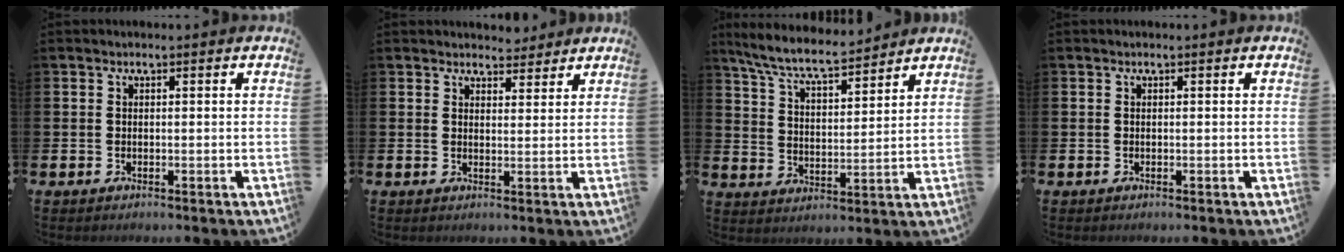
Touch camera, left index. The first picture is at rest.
{"total": 4.0, "force": [3.8, 1.1, -0.2], "torque": [0.003, -0.020, 0.070]}
{"total": 7.6, "force": [7.0, 0.8, 2.7], "torque": [-0.083, -0.037, 0.124]}
{"total": 0.0}